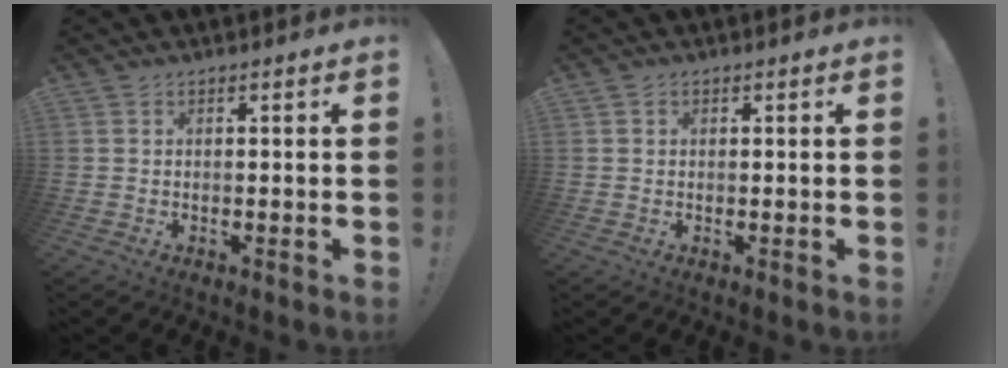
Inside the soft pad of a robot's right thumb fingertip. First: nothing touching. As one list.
[{"total": 0.5, "force": [0.3, 0.4, 0.0], "torque": [0.006, -0.001, 0.004]}]